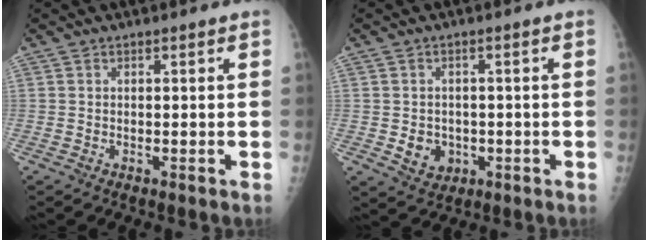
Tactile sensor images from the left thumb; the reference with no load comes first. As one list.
[{"total": 4.6, "force": [-0.8, 3.9, 2.2], "torque": [-0.018, 0.003, -0.001]}]